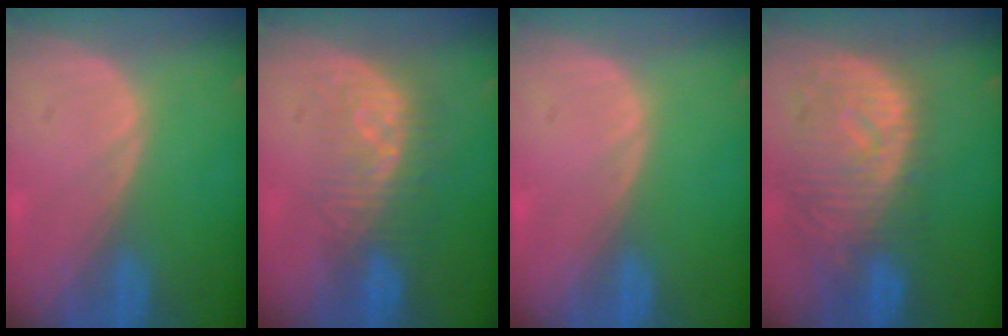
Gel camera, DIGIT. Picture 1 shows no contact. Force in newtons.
{"total": 8.3, "press": 7.3, "slide": 4.0}
{"total": 0.0}
{"total": 11.3, "press": 9.9, "slide": 5.6}